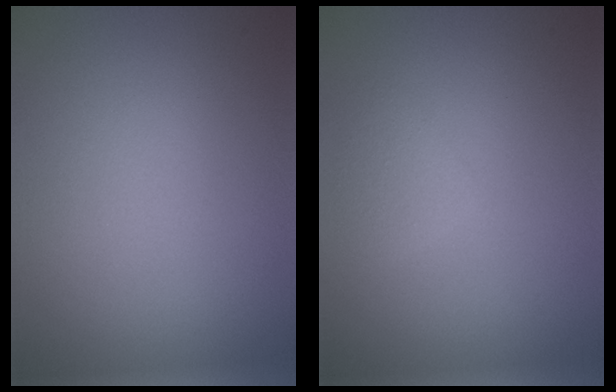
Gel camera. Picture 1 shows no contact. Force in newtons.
{"total": 1.1, "press": 1.1, "slide": 0.1}